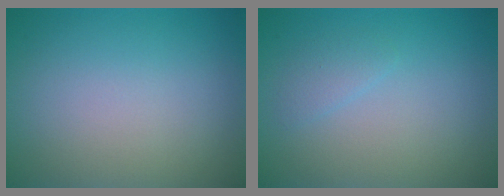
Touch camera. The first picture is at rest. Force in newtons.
{"total": 1.1, "press": 1.1, "slide": 0.1}